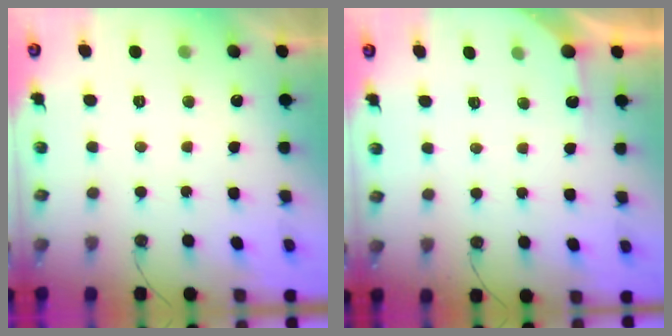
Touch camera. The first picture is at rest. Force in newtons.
{"total": 2.3, "press": 2.3, "slide": 0.2}